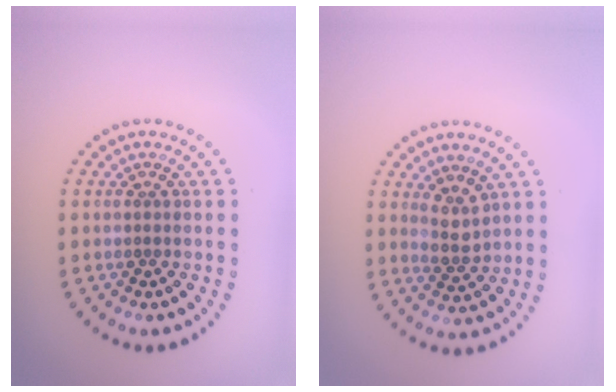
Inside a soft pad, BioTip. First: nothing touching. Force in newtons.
{"total": 2.1, "press": 1.7, "slide": 1.2}